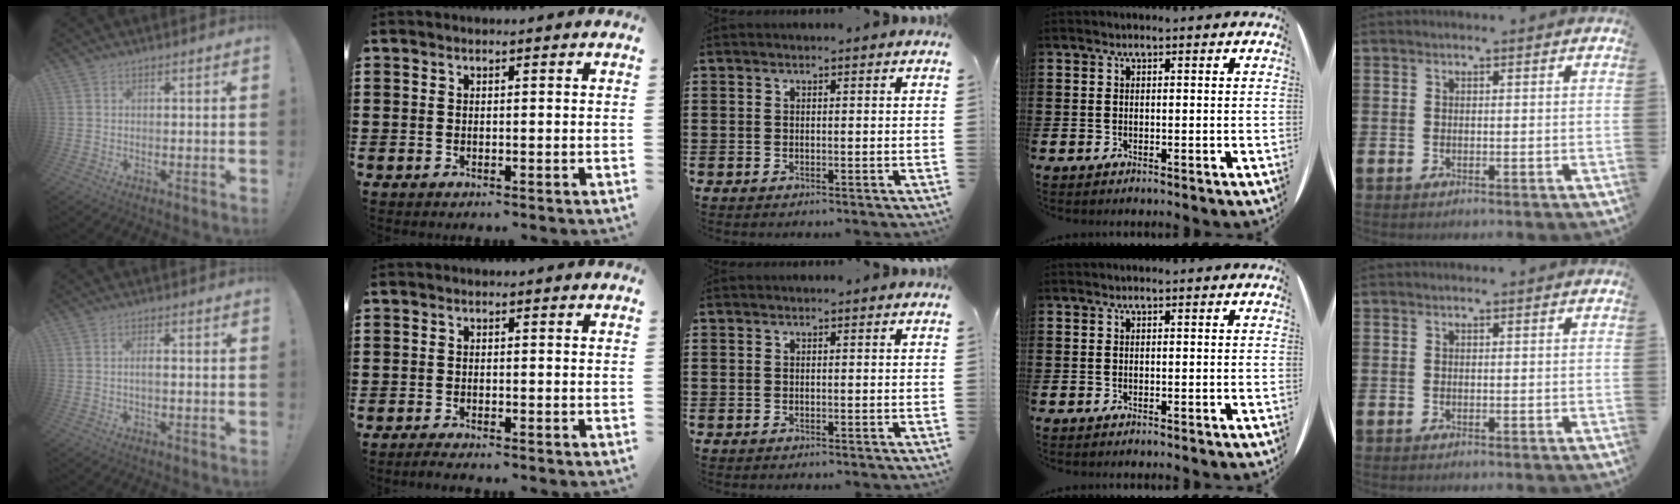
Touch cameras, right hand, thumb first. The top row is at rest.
{"thumb": {"total": 1.9, "force": [-0.1, 0.4, 1.8], "torque": [-0.034, 0.005, -0.003]}, "index": {"total": 1.2, "force": [-1.2, -0.1, 0.2], "torque": [-0.006, -0.003, -0.023]}}